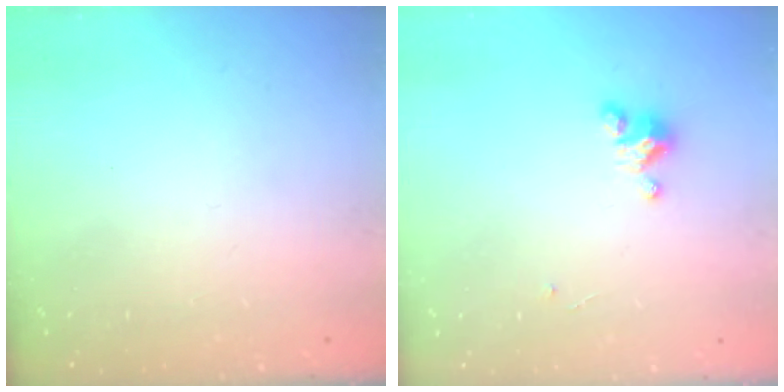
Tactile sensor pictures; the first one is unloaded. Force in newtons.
{"total": 2.7, "press": 2.7, "slide": 0.3}